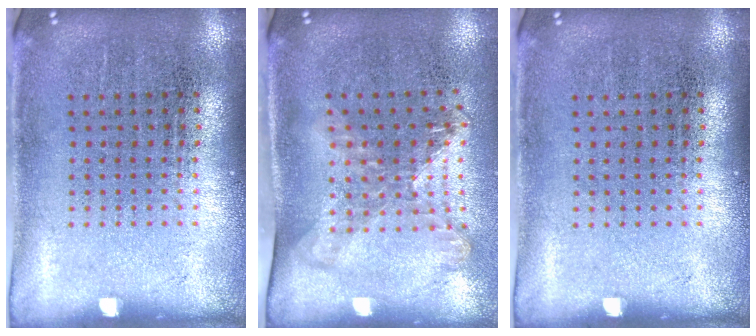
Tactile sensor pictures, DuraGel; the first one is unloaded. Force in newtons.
{"total": 1.7, "press": 1.3, "slide": 1.1}
{"total": 0.0}